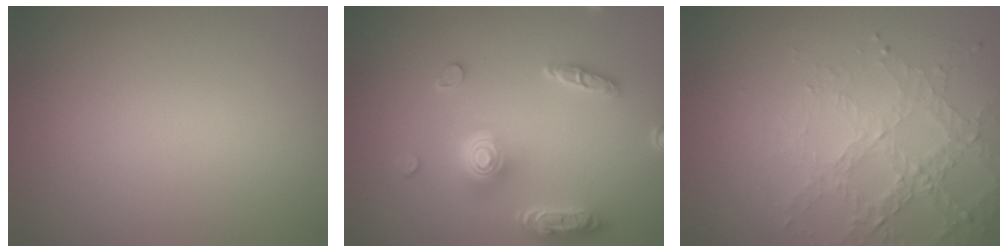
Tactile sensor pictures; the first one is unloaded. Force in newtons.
{"total": 4.9, "press": 4.0, "slide": 2.9}
{"total": 3.1, "press": 3.1, "slide": 0.6}